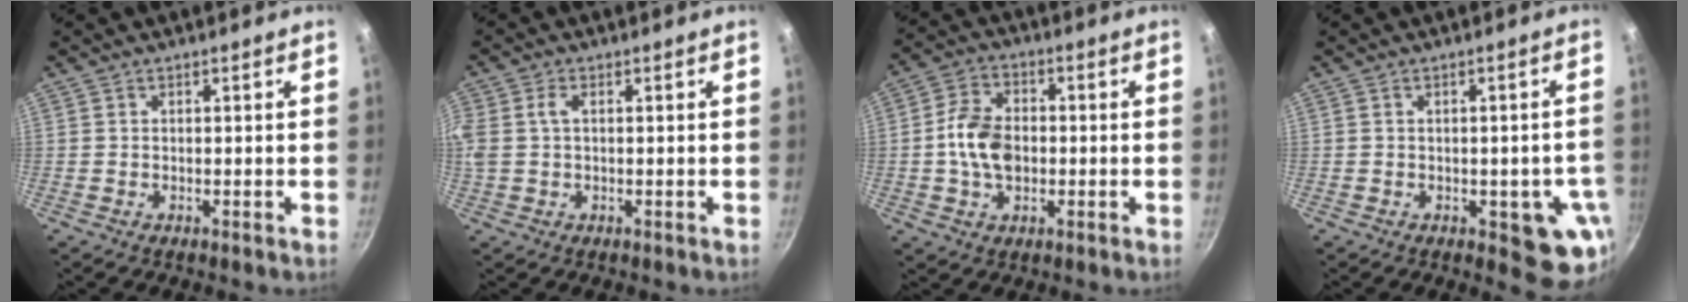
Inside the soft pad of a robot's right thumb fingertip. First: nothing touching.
{"total": 6.3, "force": [1.2, 4.1, 4.7], "torque": [-0.099, 0.012, 0.019]}
{"total": 9.4, "force": [-0.7, 6.6, 6.7], "torque": [-0.109, 0.018, -0.019]}
{"total": 9.4, "force": [-2.5, 4.4, 8.0], "torque": [-0.046, 0.006, -0.025]}